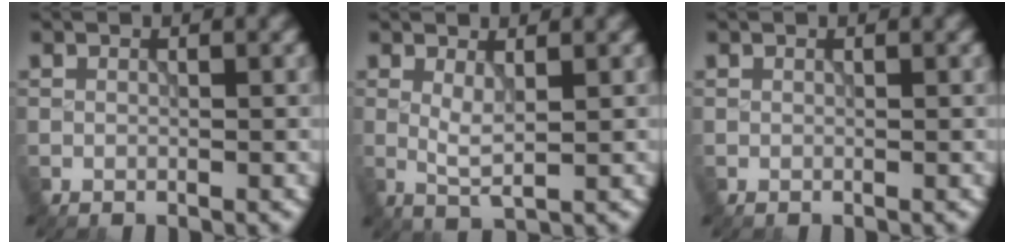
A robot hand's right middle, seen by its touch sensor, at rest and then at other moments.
{"total": 2.0, "force": [0.5, 0.4, 1.9], "torque": [-0.043, -0.006, 0.011]}
{"total": 0.0}